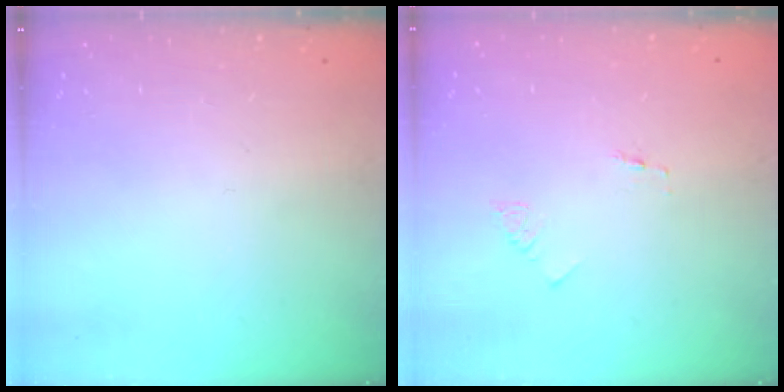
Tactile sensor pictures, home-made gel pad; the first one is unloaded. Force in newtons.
{"total": 1.4, "press": 1.3, "slide": 0.1}